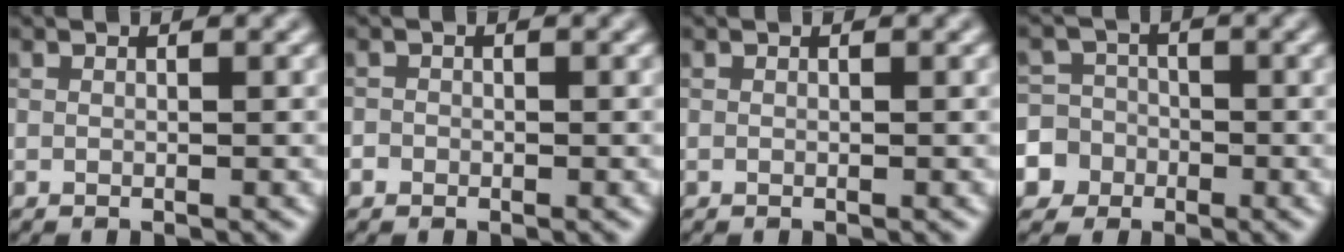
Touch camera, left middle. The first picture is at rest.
{"total": 0.8, "force": [-0.4, 0.6, 0.1], "torque": [0.001, -0.001, -0.007]}
{"total": 0.0}
{"total": 7.9, "force": [-3.9, 6.8, 0.9], "torque": [-0.023, -0.008, -0.093]}